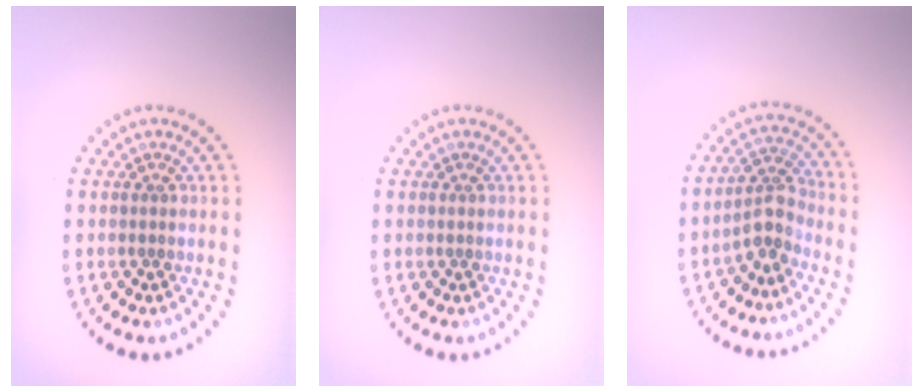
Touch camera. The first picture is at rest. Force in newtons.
{"total": 0.0}
{"total": 2.7, "press": 2.2, "slide": 1.7}